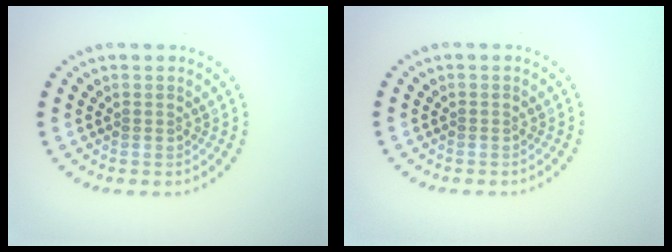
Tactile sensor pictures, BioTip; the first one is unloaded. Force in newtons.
{"total": 0.0}